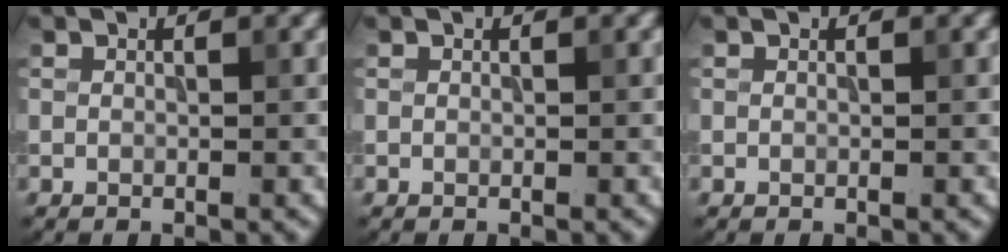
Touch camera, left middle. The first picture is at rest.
{"total": 0.0}
{"total": 0.0}